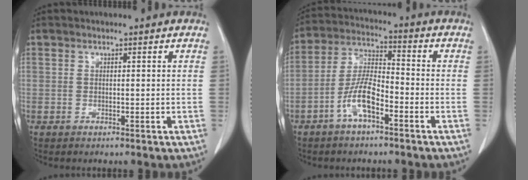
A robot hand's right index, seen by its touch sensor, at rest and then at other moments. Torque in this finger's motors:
{"motor_torque": [0.50, -0.30, -0.02, 0.00]}